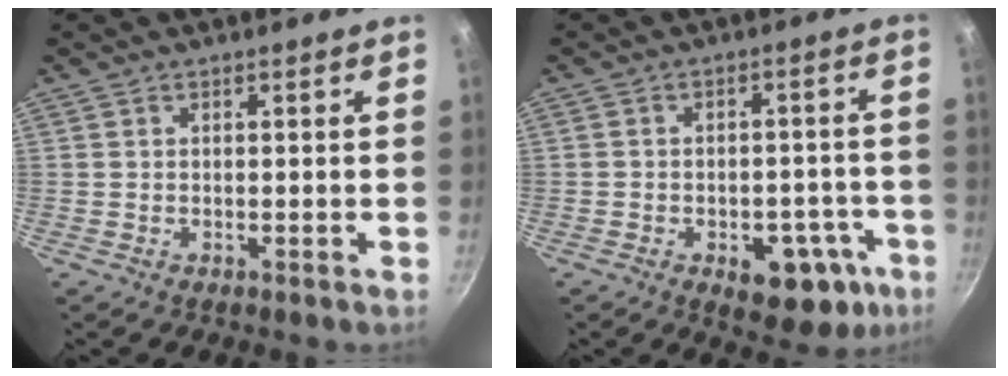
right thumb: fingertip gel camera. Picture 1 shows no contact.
{"total": 12.1, "force": [-5.3, 7.1, 8.3], "torque": [-0.055, 0.027, -0.060]}